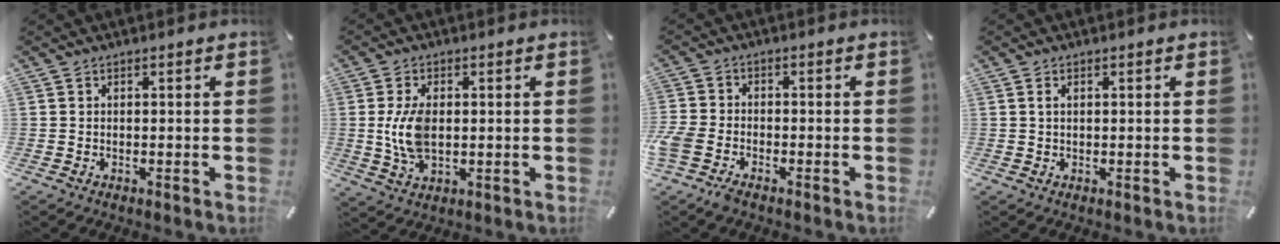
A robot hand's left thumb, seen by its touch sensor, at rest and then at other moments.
{"total": 8.4, "force": [0.5, 4.9, 6.8], "torque": [-0.154, -0.003, 0.002]}
{"total": 5.0, "force": [-3.2, 2.9, 2.6], "torque": [-0.073, 0.012, -0.067]}
{"total": 1.3, "force": [0.4, 0.9, 0.9], "torque": [-0.021, 0.004, 0.007]}